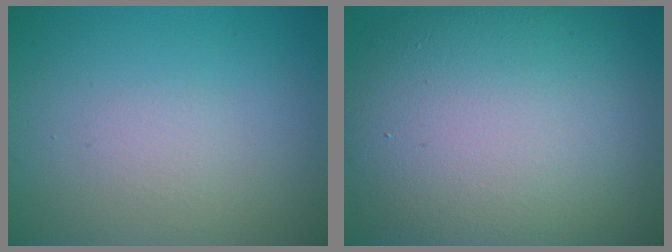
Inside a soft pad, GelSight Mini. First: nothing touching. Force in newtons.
{"total": 14.8, "press": 14.8, "slide": 1.2}